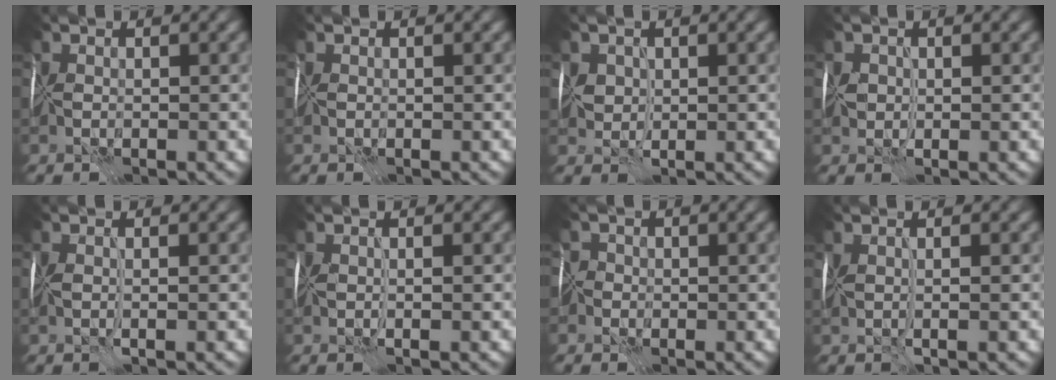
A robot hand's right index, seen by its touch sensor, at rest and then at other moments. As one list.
[{"total": 0.0}, {"total": 2.5, "force": [0.8, 2.0, 1.2], "torque": [-0.028, 0.003, 0.012]}, {"total": 2.0, "force": [0.2, 1.6, 1.3], "torque": [-0.021, 0.003, -0.001]}, {"total": 1.4, "force": [0.2, 0.2, 1.4], "torque": [-0.024, 0.000, 0.002]}, {"total": 1.3, "force": [0.4, 0.2, 1.2], "torque": [-0.018, 0.000, 0.007]}, {"total": 1.4, "force": [-0.3, 1.3, 0.0], "torque": [0.015, 0.008, -0.009]}, {"total": 1.6, "force": [0.4, 0.2, 1.5], "torque": [-0.027, -0.002, 0.009]}]